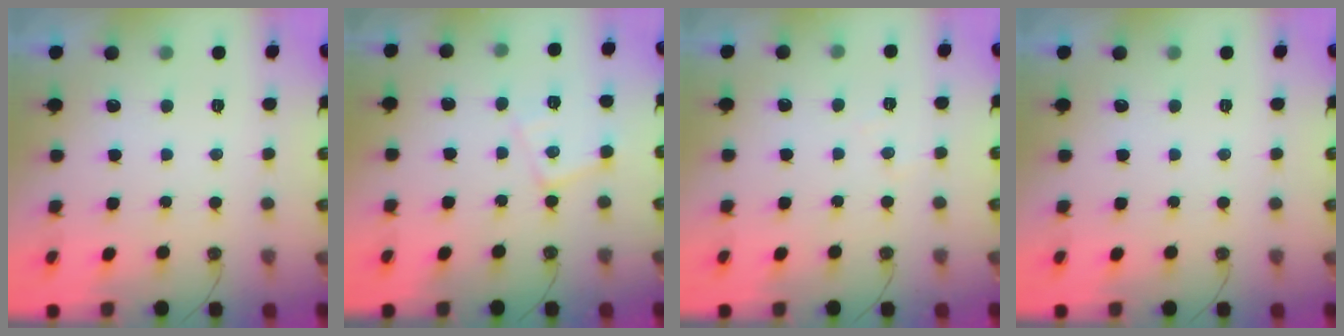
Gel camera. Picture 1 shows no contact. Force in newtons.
{"total": 10.0, "press": 10.0, "slide": 0.7}
{"total": 5.9, "press": 5.8, "slide": 0.8}
{"total": 0.0}